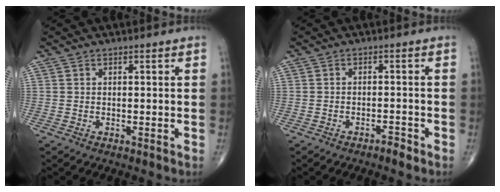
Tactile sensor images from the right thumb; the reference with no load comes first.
{"total": 1.7, "force": [-1.5, 0.3, 0.7], "torque": [-0.009, 0.008, -0.026]}